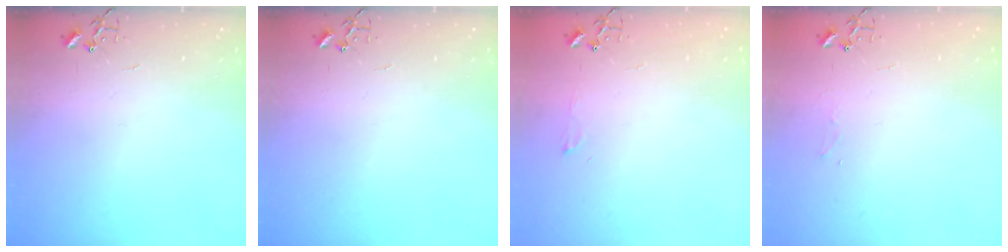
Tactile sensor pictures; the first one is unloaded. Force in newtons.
{"total": 0.0}
{"total": 4.2, "press": 4.2, "slide": 0.6}
{"total": 3.8, "press": 3.8, "slide": 0.4}